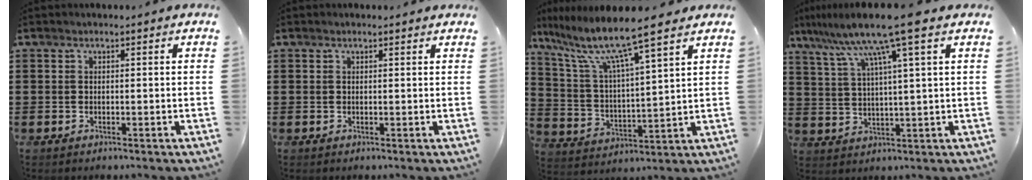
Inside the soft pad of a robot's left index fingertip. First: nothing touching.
{"total": 0.6, "force": [0.5, 0.1, 0.3], "torque": [-0.008, -0.001, 0.010]}
{"total": 9.9, "force": [8.0, -0.2, 5.8], "torque": [-0.144, -0.046, 0.130]}
{"total": 10.2, "force": [6.8, -0.4, 7.6], "torque": [-0.168, -0.019, 0.111]}